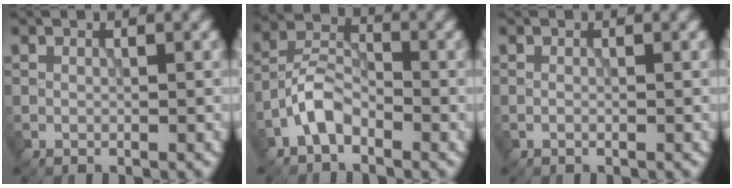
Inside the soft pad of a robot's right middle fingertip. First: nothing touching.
{"total": 3.6, "force": [-2.3, 1.8, 2.1], "torque": [-0.034, 0.017, -0.054]}
{"total": 0.0}